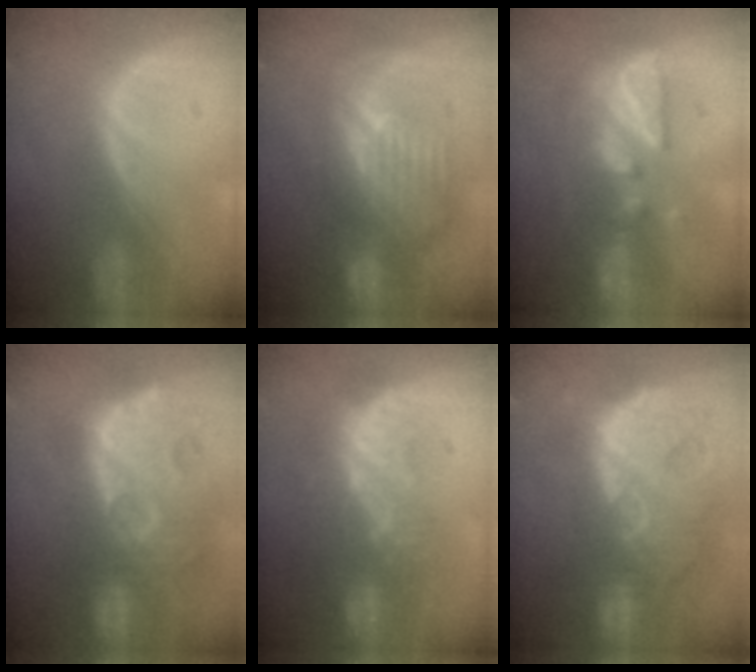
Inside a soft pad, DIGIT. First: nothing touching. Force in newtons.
{"total": 10.6, "press": 9.5, "slide": 4.8}
{"total": 9.0, "press": 7.9, "slide": 4.4}
{"total": 14.1, "press": 12.4, "slide": 6.7}
{"total": 9.0, "press": 8.2, "slide": 3.8}
{"total": 13.9, "press": 11.7, "slide": 7.5}